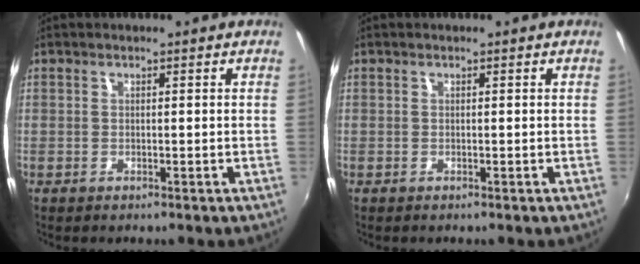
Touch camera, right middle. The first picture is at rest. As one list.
[{"total": 0.0}]